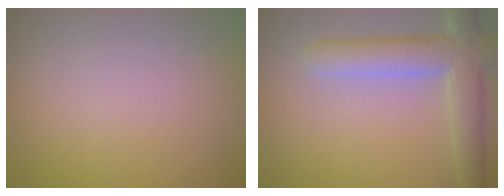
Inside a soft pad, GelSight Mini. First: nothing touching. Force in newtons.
{"total": 5.6, "press": 5.6, "slide": 0.5}